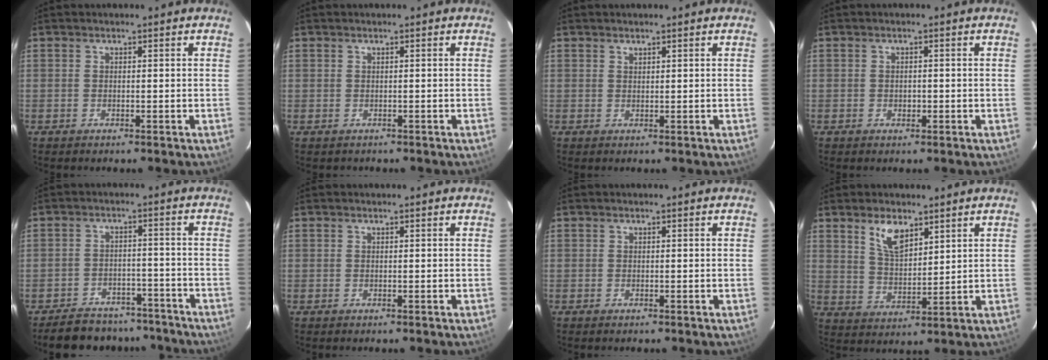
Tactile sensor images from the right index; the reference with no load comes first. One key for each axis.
{"total": 0.8, "fx": -0.2, "fy": 0.8, "fz": -0.1, "tx": 0.001, "ty": 0.003, "tz": 0.003}
{"total": 0.6, "fx": 0.6, "fy": 0.2, "fz": 0.1, "tx": -0.002, "ty": 0.001, "tz": 0.012}
{"total": 1.2, "fx": -0.4, "fy": 0.9, "fz": 0.7, "tx": -0.010, "ty": 0.002, "tz": -0.006}
{"total": 13.6, "fx": -11.6, "fy": 6.0, "fz": 3.6, "tx": -0.086, "ty": 0.031, "tz": -0.145}
{"total": 0.0}
{"total": 0.0}
{"total": 7.0, "fx": 4.4, "fy": 3.1, "fz": 4.5, "tx": -0.081, "ty": 0.004, "tz": 0.090}